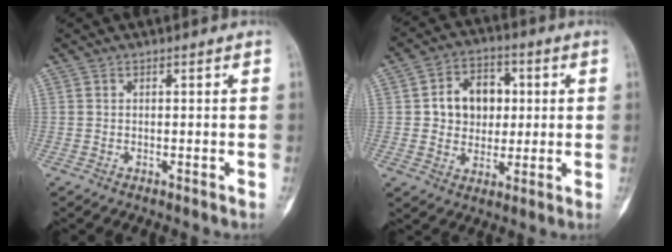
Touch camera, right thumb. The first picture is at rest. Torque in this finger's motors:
{"motor_torque": [0.03, -0.07, 0.53, -0.51, 0.06]}